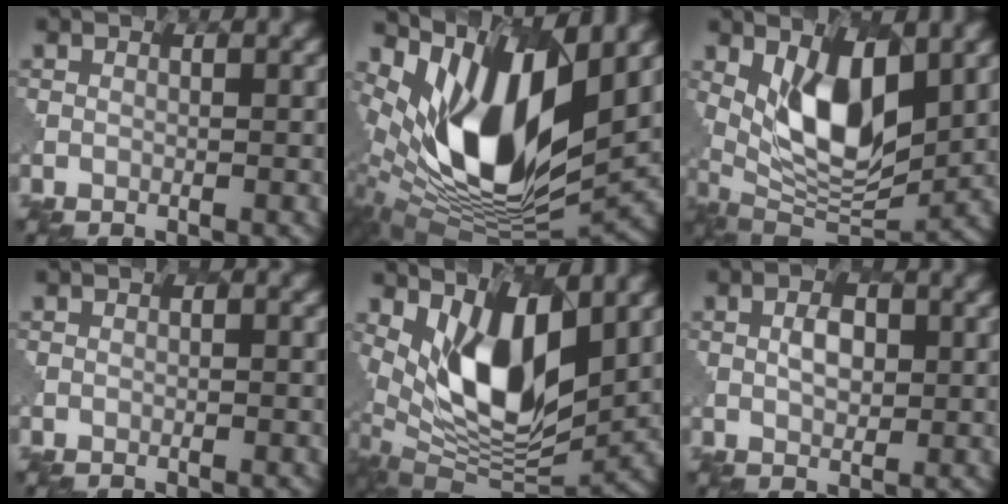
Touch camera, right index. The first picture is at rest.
{"total": 13.9, "force": [4.3, 6.7, 11.4], "torque": [-0.227, -0.018, 0.079]}
{"total": 8.6, "force": [2.4, 4.1, 7.2], "torque": [-0.130, -0.015, 0.046]}
{"total": 0.5, "force": [-0.2, 0.2, 0.5], "torque": [-0.007, 0.001, -0.001]}
{"total": 10.9, "force": [3.1, 5.0, 9.2], "torque": [-0.166, -0.020, 0.061]}
{"total": 2.3, "force": [0.6, 1.4, 1.7], "torque": [-0.031, 0.001, 0.012]}